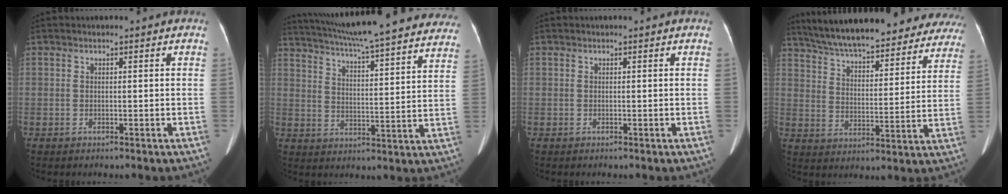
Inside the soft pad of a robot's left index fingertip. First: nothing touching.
{"total": 32.6, "force": [29.3, 3.1, 14.0], "torque": [-0.231, -0.051, 0.367]}
{"total": 0.0}
{"total": 31.3, "force": [27.9, 7.6, 12.2], "torque": [-0.199, -0.026, 0.355]}